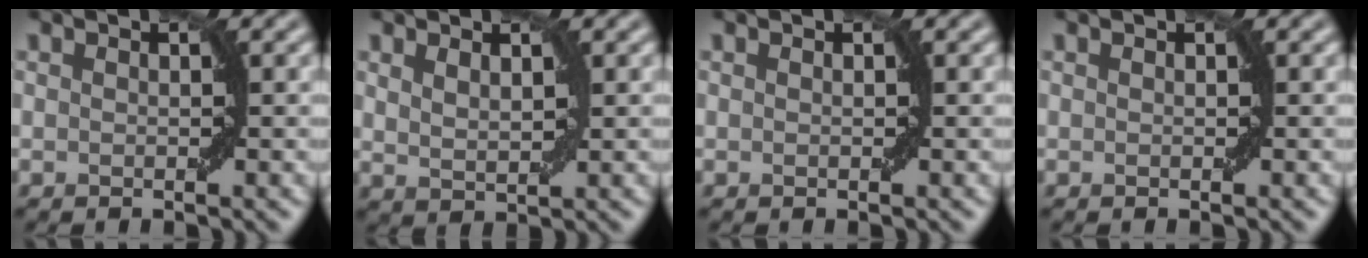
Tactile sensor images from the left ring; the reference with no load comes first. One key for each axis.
{"total": 1.6, "fx": 1.0, "fy": 0.6, "fz": 1.1, "tx": -0.020, "ty": -0.003, "tz": 0.024}
{"total": 0.0}
{"total": 0.0}